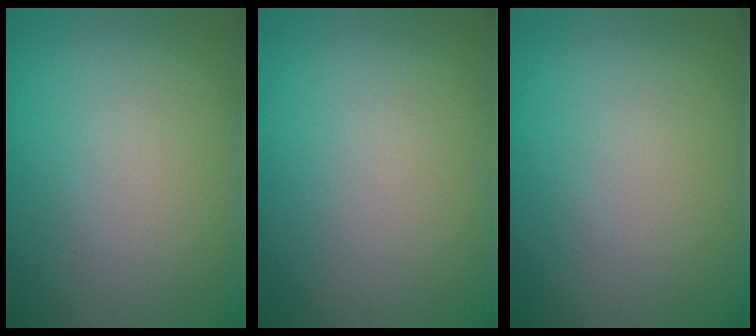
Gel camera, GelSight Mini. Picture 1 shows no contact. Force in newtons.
{"total": 0.0}
{"total": 0.0}